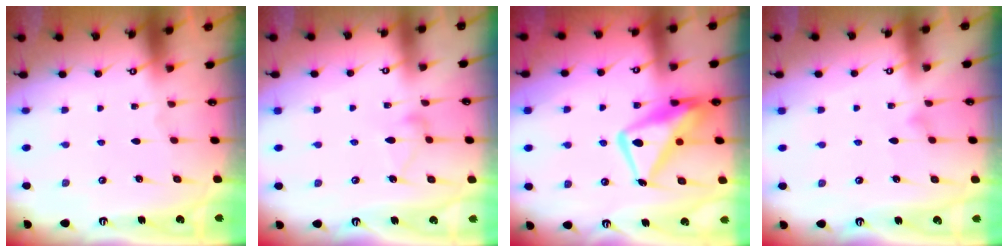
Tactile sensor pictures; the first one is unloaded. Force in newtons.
{"total": 9.2, "press": 9.1, "slide": 0.6}
{"total": 14.7, "press": 14.6, "slide": 1.3}
{"total": 3.9, "press": 3.8, "slide": 0.2}